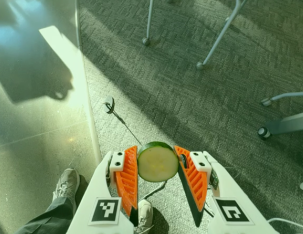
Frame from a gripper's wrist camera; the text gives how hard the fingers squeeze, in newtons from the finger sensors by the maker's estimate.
{"total": 8.0, "left": 7.9, "right": 8.1}